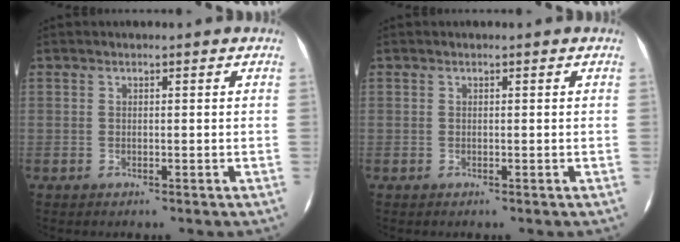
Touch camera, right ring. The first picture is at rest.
{"total": 0.0}